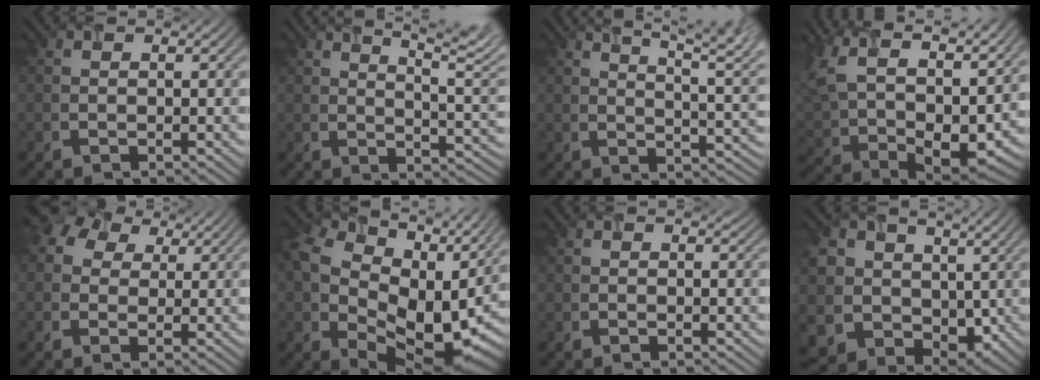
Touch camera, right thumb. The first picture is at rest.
{"total": 12.1, "force": [7.1, 3.4, 9.2], "torque": [-0.137, 0.019, 0.093]}
{"total": 12.5, "force": [8.2, 3.7, 8.7], "torque": [-0.129, 0.017, 0.103]}
{"total": 15.7, "force": [7.2, 8.3, 11.2], "torque": [-0.241, 0.024, 0.136]}
{"total": 7.0, "force": [3.5, 4.7, 4.0], "torque": [-0.084, 0.019, 0.061]}
{"total": 16.4, "force": [3.5, 10.9, 11.8], "torque": [-0.241, -0.003, 0.084]}
{"total": 0.7, "force": [0.6, 0.3, 0.3], "torque": [-0.003, 0.001, 0.005]}
{"total": 10.3, "force": [3.3, 8.4, 4.9], "torque": [-0.141, -0.007, 0.061]}